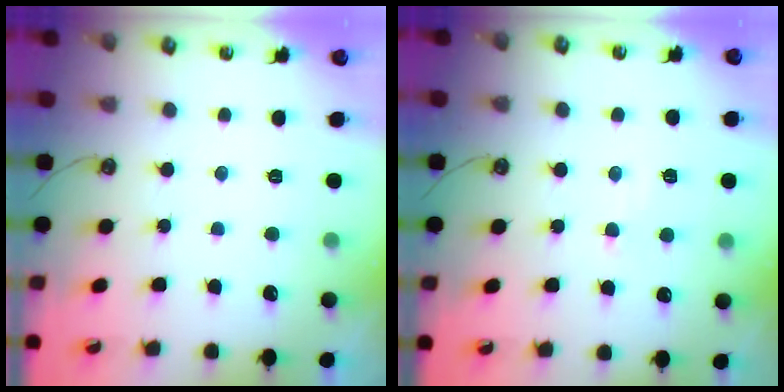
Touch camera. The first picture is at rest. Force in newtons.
{"total": 1.2, "press": 0.9, "slide": 0.7}